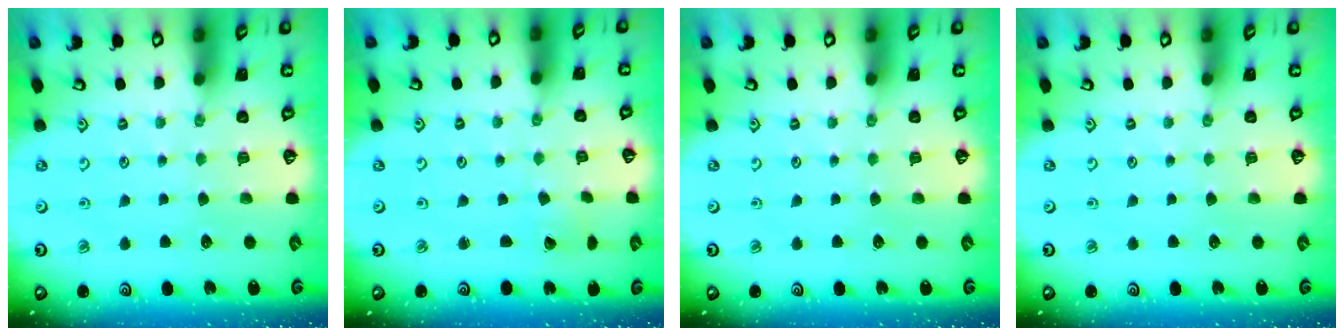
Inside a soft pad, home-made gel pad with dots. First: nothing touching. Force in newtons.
{"total": 1.5, "press": 1.5, "slide": 0.2}
{"total": 0.0}
{"total": 0.0}